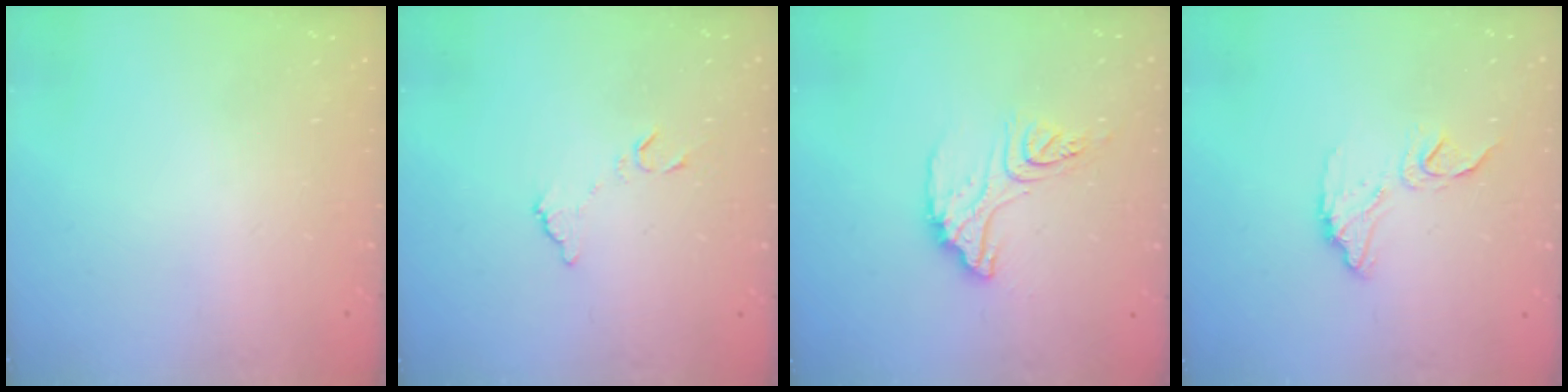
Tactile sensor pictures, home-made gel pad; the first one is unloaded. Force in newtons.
{"total": 6.5, "press": 6.4, "slide": 0.7}
{"total": 13.3, "press": 13.3, "slide": 1.2}
{"total": 10.0, "press": 10.0, "slide": 0.4}